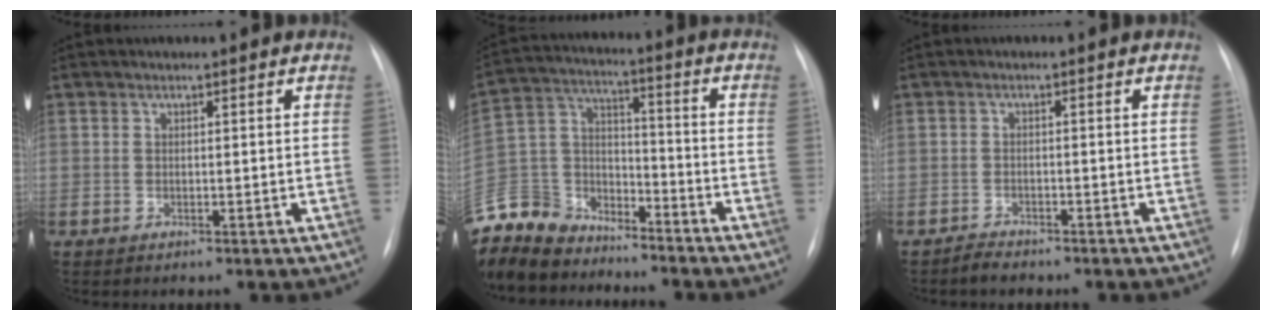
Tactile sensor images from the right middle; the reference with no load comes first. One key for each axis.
{"total": 13.3, "fx": -12.2, "fy": 5.1, "fz": 1.3, "tx": -0.036, "ty": 0.033, "tz": -0.236}
{"total": 1.7, "fx": -1.6, "fy": 0.5, "fz": 0.2, "tx": -0.009, "ty": -0.003, "tz": -0.027}